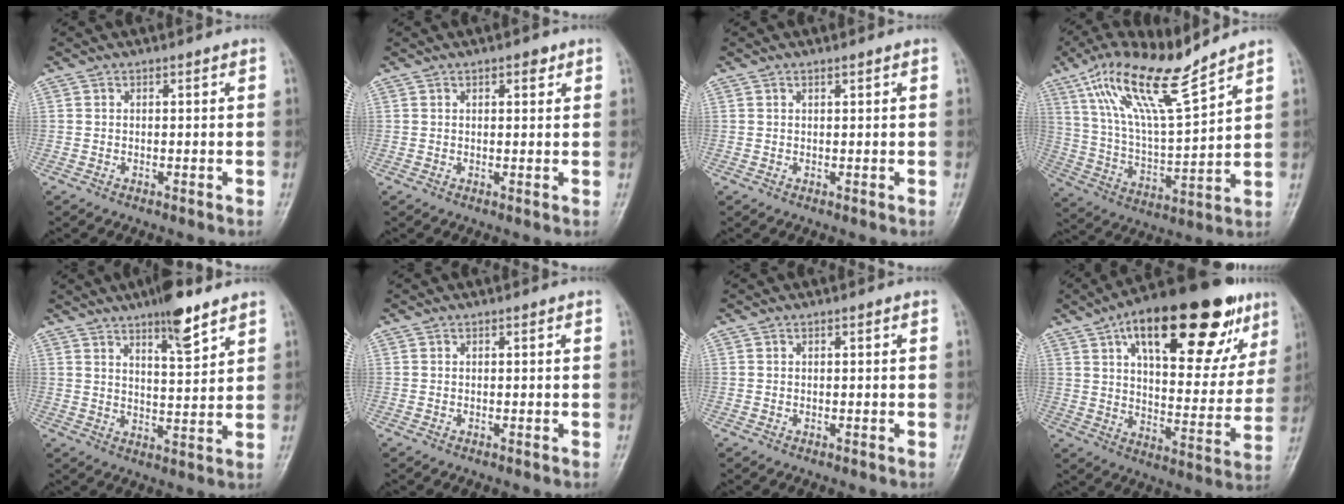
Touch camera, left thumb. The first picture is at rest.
{"total": 2.2, "force": [1.3, 1.0, 1.5], "torque": [-0.015, -0.003, 0.016]}
{"total": 0.6, "force": [0.4, 0.1, 0.4], "torque": [-0.007, -0.002, 0.008]}
{"total": 16.0, "force": [11.2, 2.7, 11.1], "torque": [-0.199, -0.050, 0.220]}
{"total": 8.6, "force": [6.1, 2.0, 5.8], "torque": [-0.079, -0.038, 0.096]}
{"total": 0.0}
{"total": 0.0}
{"total": 29.0, "force": [15.2, 12.1, 21.6], "torque": [-0.287, -0.011, 0.229]}